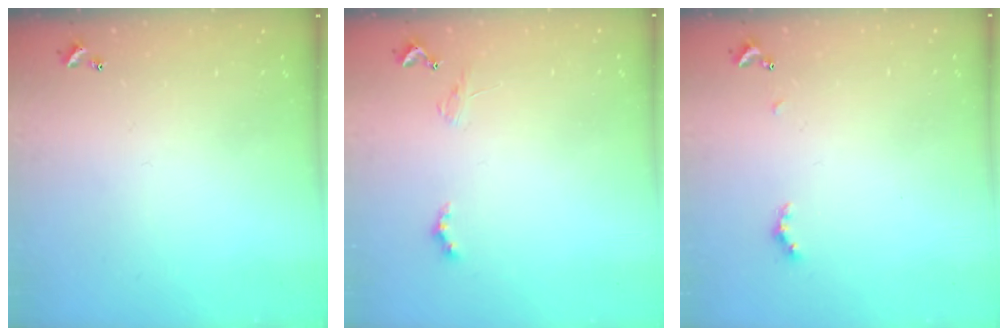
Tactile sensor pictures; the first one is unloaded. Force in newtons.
{"total": 1.1, "press": 1.1, "slide": 0.4}
{"total": 2.6, "press": 2.6, "slide": 0.6}